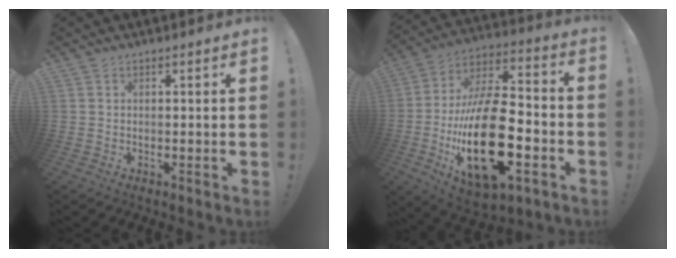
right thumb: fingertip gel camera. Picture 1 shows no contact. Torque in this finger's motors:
{"motor_torque": [2.53, 2.48, 2.28, -0.49, 0.94]}